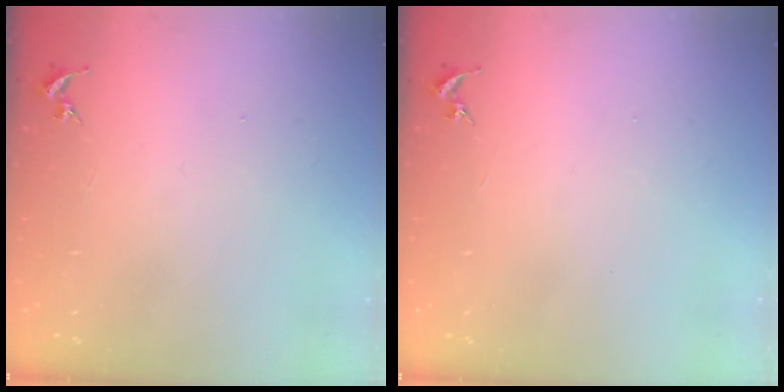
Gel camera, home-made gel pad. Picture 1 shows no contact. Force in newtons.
{"total": 0.0}